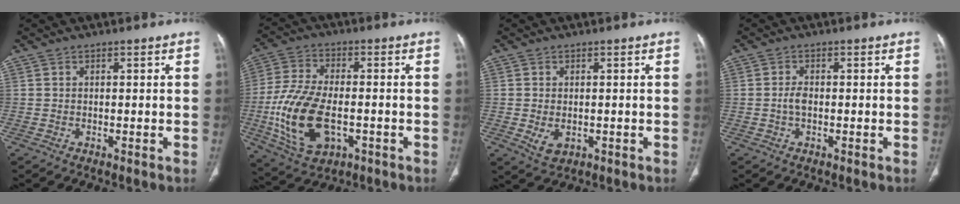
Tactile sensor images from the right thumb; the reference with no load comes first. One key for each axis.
{"total": 16.4, "fx": -3.5, "fy": 9.0, "fz": 13.3, "tx": -0.272, "ty": 0.005, "tz": -0.055}
{"total": 3.6, "fx": -0.6, "fy": 2.4, "fz": 2.6, "tx": -0.047, "ty": -0.004, "tz": 0.000}
{"total": 2.0, "fx": -0.4, "fy": 1.1, "fz": 1.6, "tx": -0.035, "ty": 0.004, "tz": -0.008}